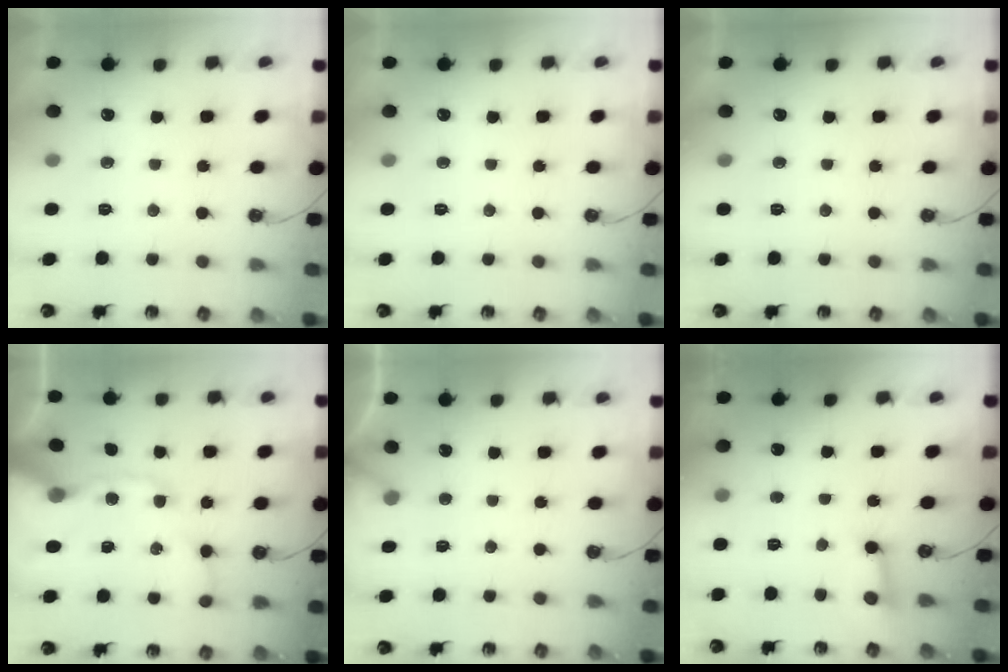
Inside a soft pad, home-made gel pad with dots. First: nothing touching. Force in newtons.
{"total": 0.0}
{"total": 0.0}
{"total": 16.7, "press": 16.5, "slide": 2.6}
{"total": 3.6, "press": 3.6, "slide": 0.2}
{"total": 4.5, "press": 4.4, "slide": 0.4}